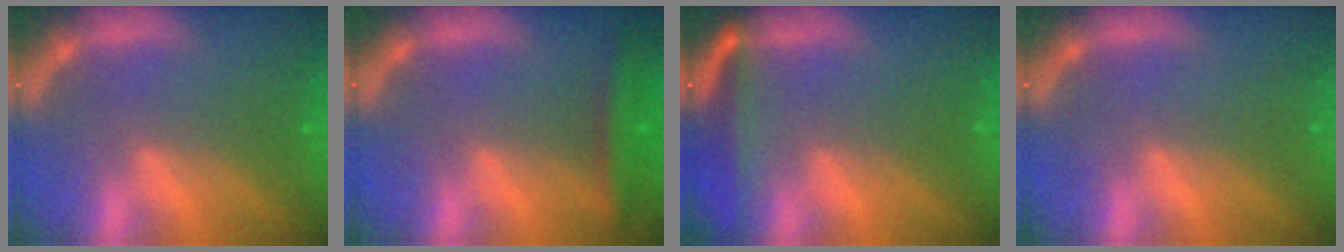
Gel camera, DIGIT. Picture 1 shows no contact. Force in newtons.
{"total": 3.5}
{"total": 5.0}
{"total": 0.0}